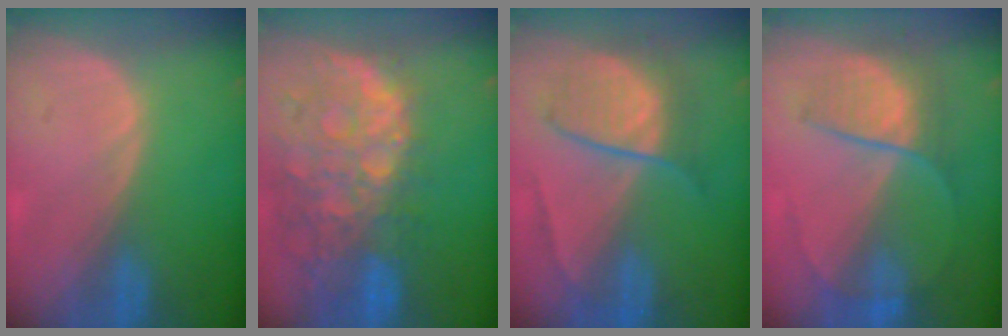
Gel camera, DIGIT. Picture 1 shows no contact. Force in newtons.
{"total": 13.9, "press": 11.3, "slide": 8.1}
{"total": 6.7, "press": 6.7, "slide": 0.1}
{"total": 6.6, "press": 6.5, "slide": 1.5}